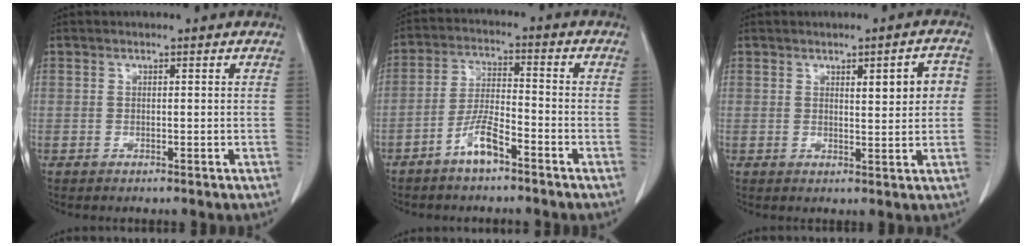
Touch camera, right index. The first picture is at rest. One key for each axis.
{"total": 6.0, "fx": -4.0, "fy": 1.2, "fz": 4.3, "tx": -0.095, "ty": 0.005, "tz": -0.074}
{"total": 5.1, "fx": 1.2, "fy": 1.2, "fz": 4.8, "tx": -0.064, "ty": 0.009, "tz": 0.018}